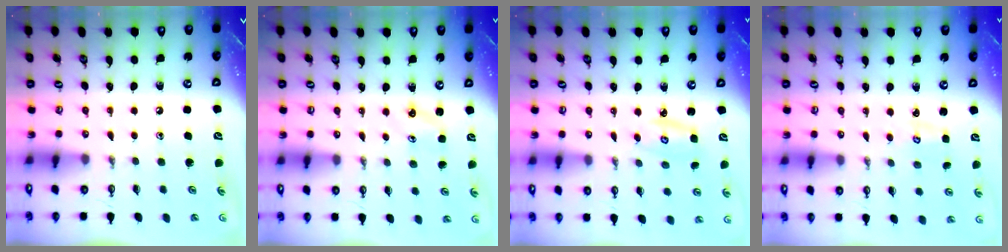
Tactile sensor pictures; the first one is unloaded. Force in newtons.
{"total": 4.0, "press": 4.0, "slide": 0.3}
{"total": 3.4, "press": 3.4, "slide": 0.1}
{"total": 2.0, "press": 1.9, "slide": 0.2}